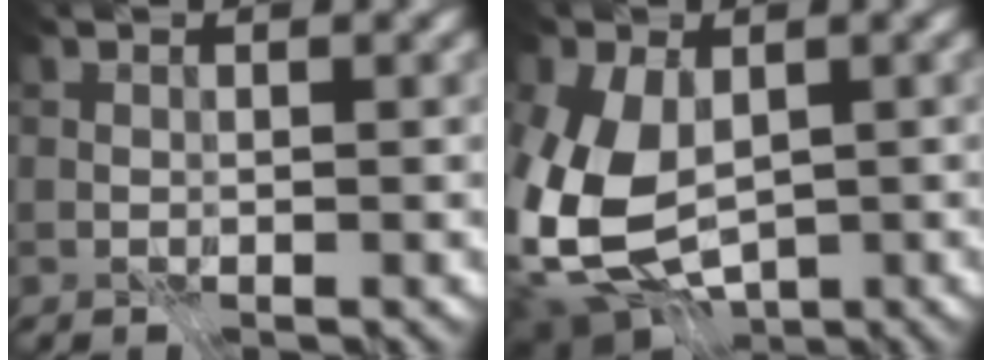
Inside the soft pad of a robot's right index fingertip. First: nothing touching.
{"total": 10.6, "force": [-0.6, 7.2, 7.7], "torque": [-0.181, -0.032, 0.000]}